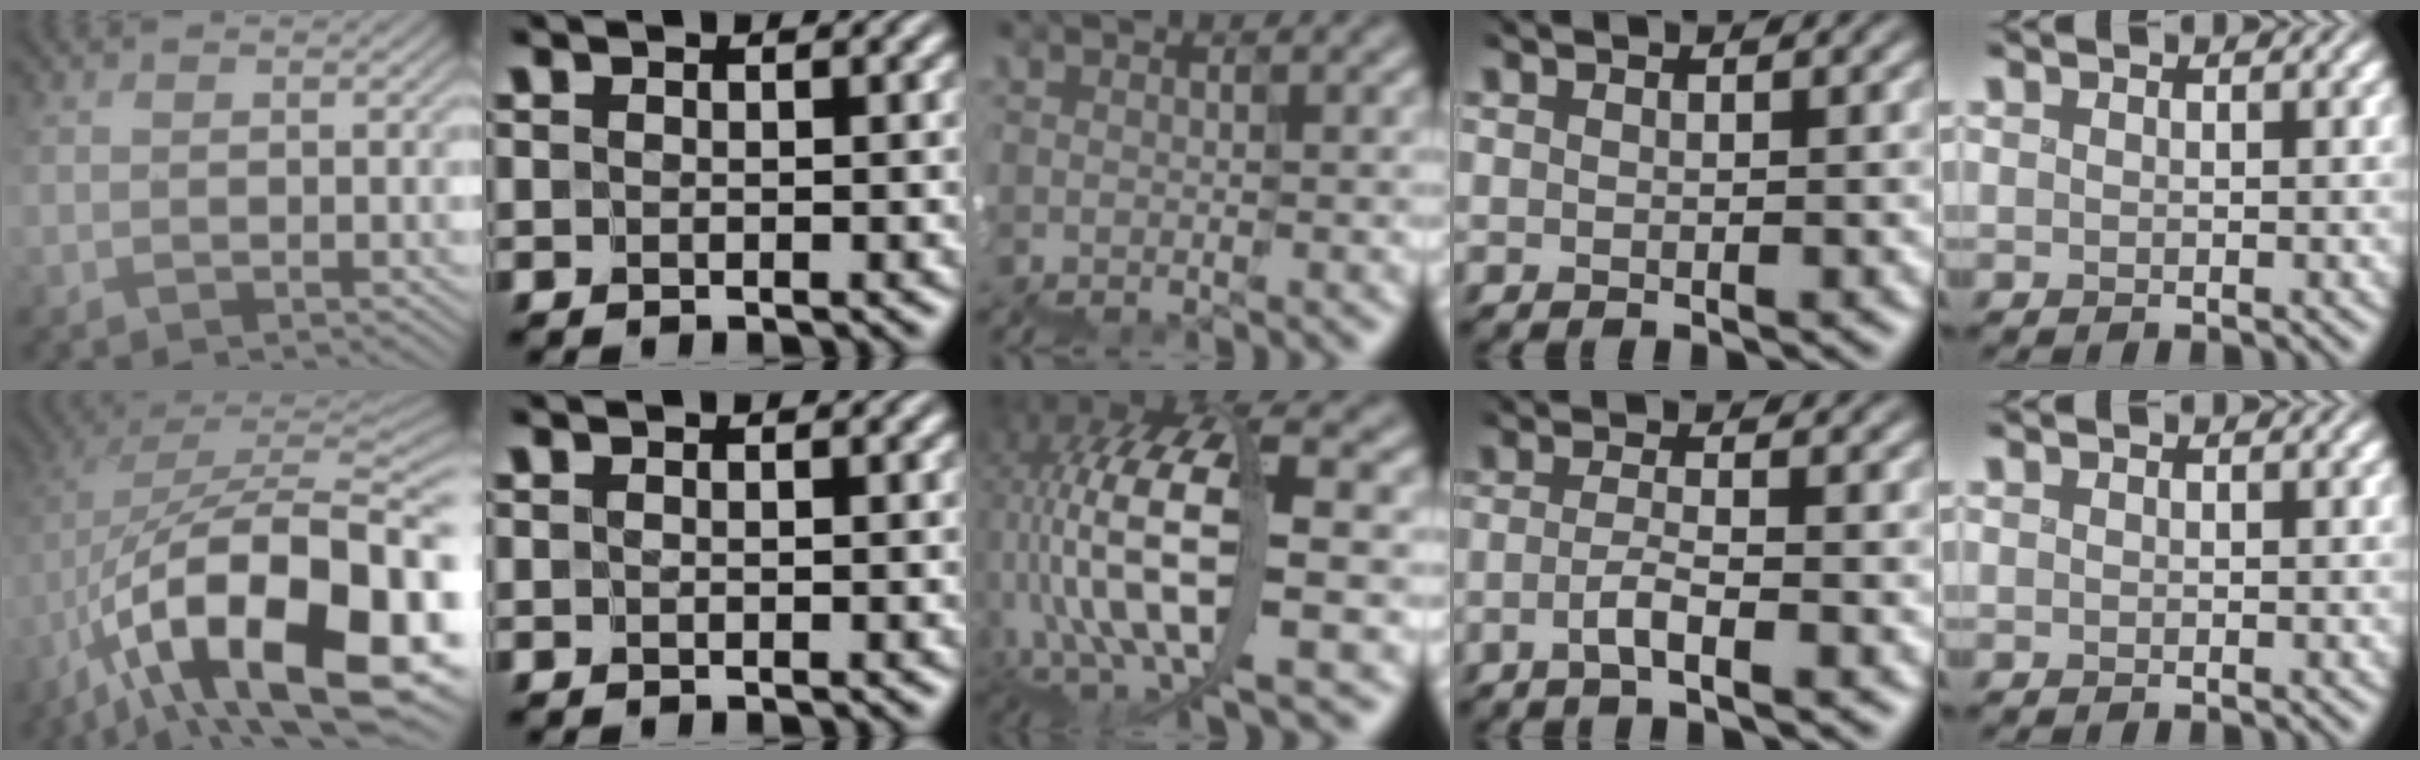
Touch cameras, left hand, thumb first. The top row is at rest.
{"thumb": {"total": 19.0, "force": [-6.8, 9.7, 14.9], "torque": [-0.273, -0.023, -0.089]}, "middle": {"total": 11.4, "force": [-2.3, 5.1, 9.9], "torque": [-0.204, 0.017, -0.047]}, "ring": {"total": 2.7, "force": [-1.7, 0.6, 2.0], "torque": [-0.038, -0.008, -0.029]}}